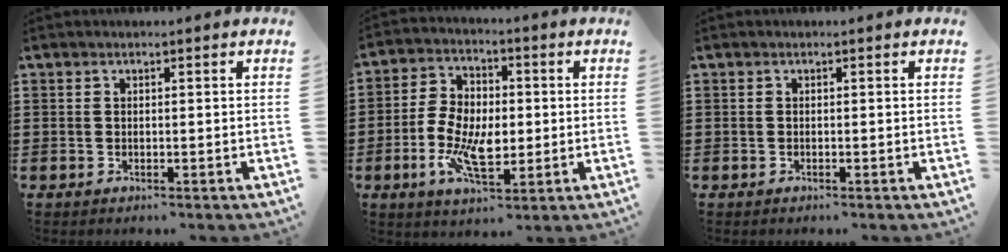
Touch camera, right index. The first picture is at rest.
{"total": 8.9, "force": [-1.7, 5.1, 7.0], "torque": [-0.159, 0.006, -0.038]}
{"total": 0.0}